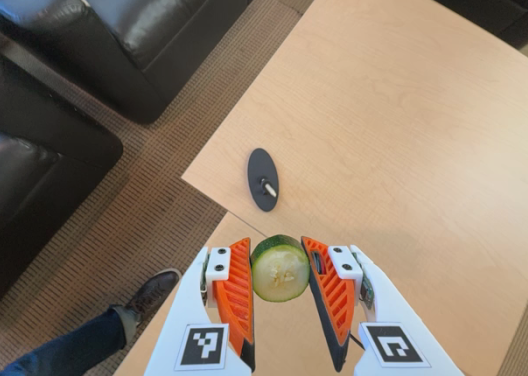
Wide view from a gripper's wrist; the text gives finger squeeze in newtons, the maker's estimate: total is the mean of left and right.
{"total": 11.1, "left": 10.2, "right": 12.0}